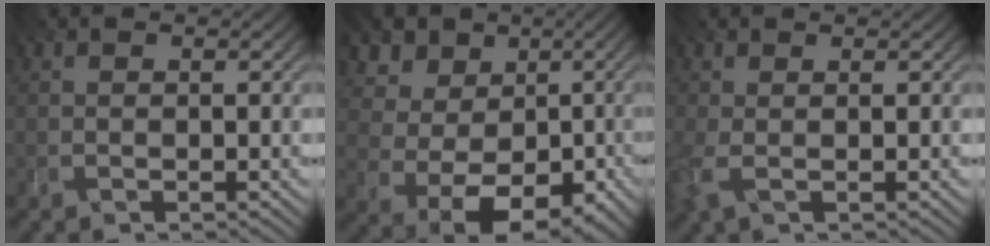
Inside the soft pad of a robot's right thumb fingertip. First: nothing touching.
{"total": 11.1, "force": [0.5, 9.1, 6.2], "torque": [-0.152, 0.006, 0.016]}
{"total": 2.9, "force": [0.6, 1.2, 2.6], "torque": [-0.071, 0.014, 0.007]}